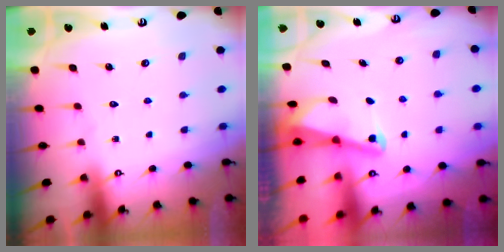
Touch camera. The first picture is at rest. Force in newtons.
{"total": 2.1, "press": 2.1, "slide": 0.3}